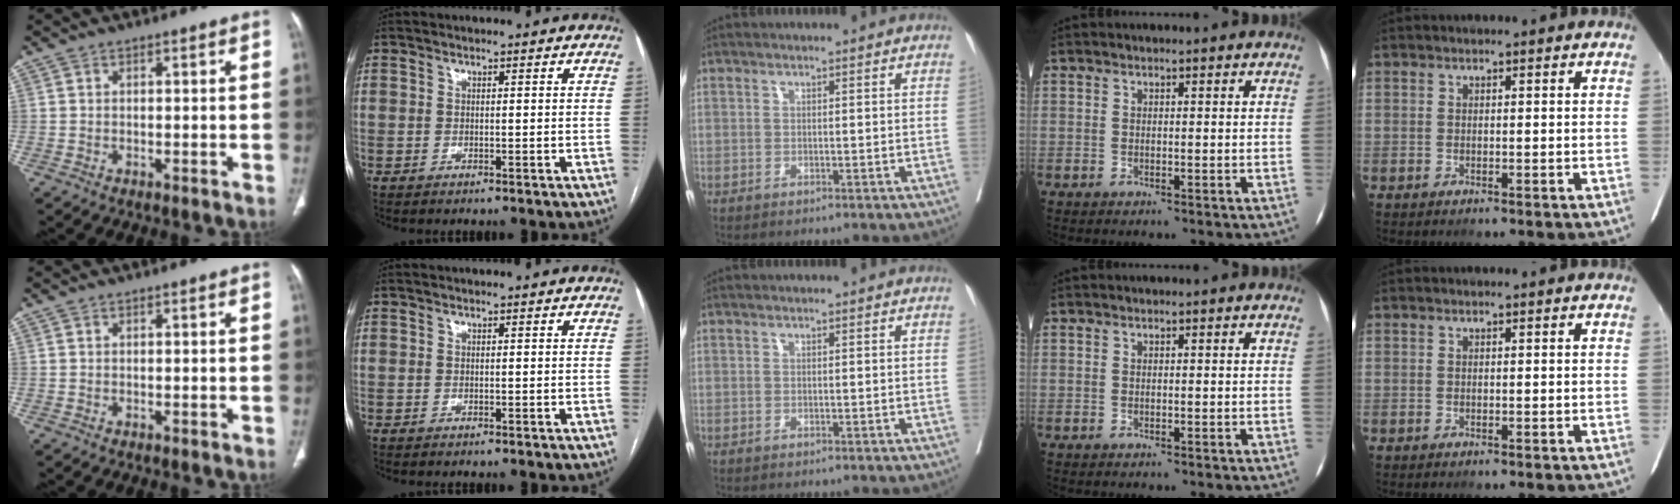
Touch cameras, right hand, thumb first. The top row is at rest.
{}